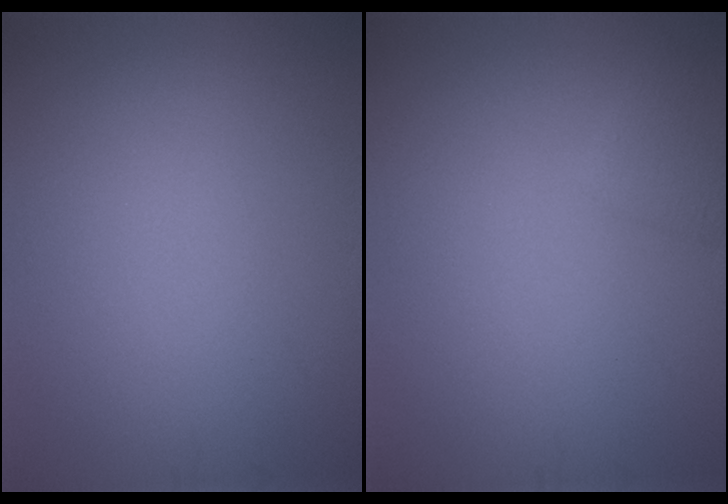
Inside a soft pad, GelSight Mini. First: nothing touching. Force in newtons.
{"total": 1.4, "press": 1.4, "slide": 0.1}